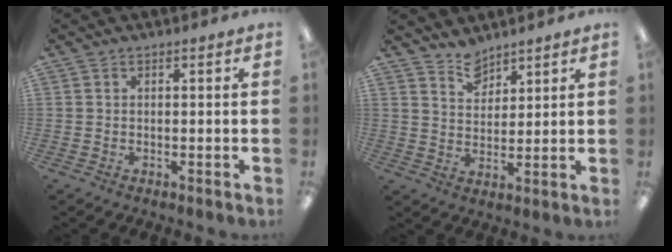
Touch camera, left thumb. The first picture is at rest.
{"total": 6.4, "force": [5.4, 3.2, 1.3], "torque": [-0.019, -0.031, 0.101]}